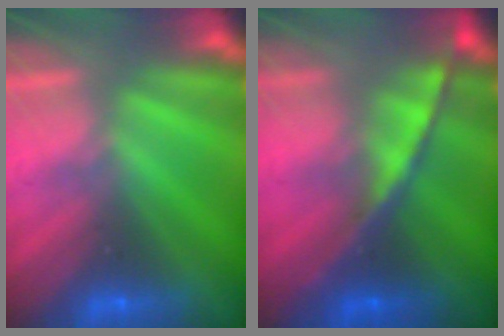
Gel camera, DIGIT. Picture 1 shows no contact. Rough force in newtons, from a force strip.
{"total": 7.4}